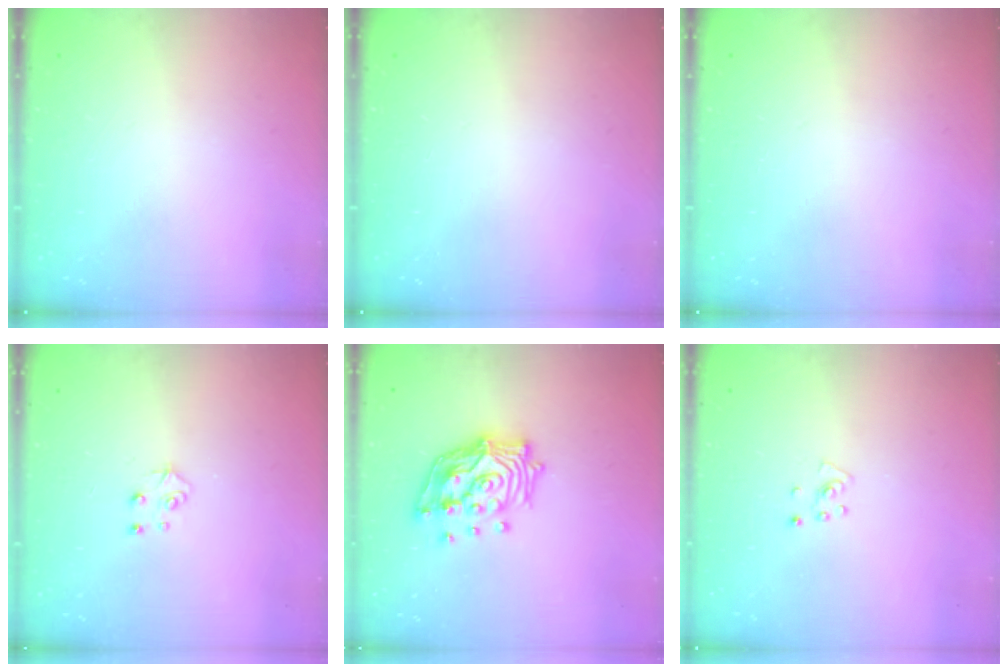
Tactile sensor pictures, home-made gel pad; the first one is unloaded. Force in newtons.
{"total": 0.0}
{"total": 0.0}
{"total": 4.5, "press": 4.4, "slide": 0.4}
{"total": 18.2, "press": 18.0, "slide": 2.7}
{"total": 3.9, "press": 3.9, "slide": 0.4}